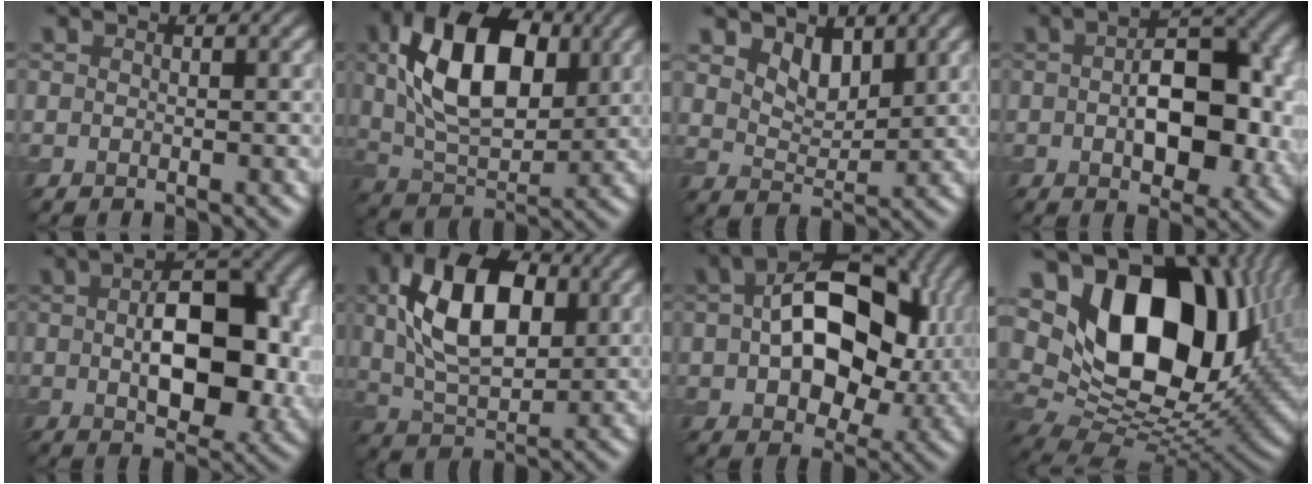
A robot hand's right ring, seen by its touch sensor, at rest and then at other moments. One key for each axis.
{"total": 10.5, "fx": 2.9, "fy": 6.4, "fz": 7.8, "tx": -0.130, "ty": 0.015, "tz": 0.047}
{"total": 3.0, "fx": 2.3, "fy": 1.7, "fz": 1.1, "tx": -0.027, "ty": -0.005, "tz": 0.036}
{"total": 8.4, "fx": -0.2, "fy": 4.6, "fz": 7.1, "tx": -0.100, "ty": 0.008, "tz": -0.005}
{"total": 9.4, "fx": 0.2, "fy": 5.0, "fz": 8.0, "tx": -0.119, "ty": 0.005, "tz": 0.005}
{"total": 9.6, "fx": 2.5, "fy": 5.8, "fz": 7.2, "tx": -0.128, "ty": 0.016, "tz": 0.043}
{"total": 12.7, "fx": 1.5, "fy": 8.1, "fz": 9.7, "tx": -0.142, "ty": 0.013, "tz": 0.026}
{"total": 16.9, "fx": 5.7, "fy": 10.7, "fz": 11.8, "tx": -0.177, "ty": 0.010, "tz": 0.098}